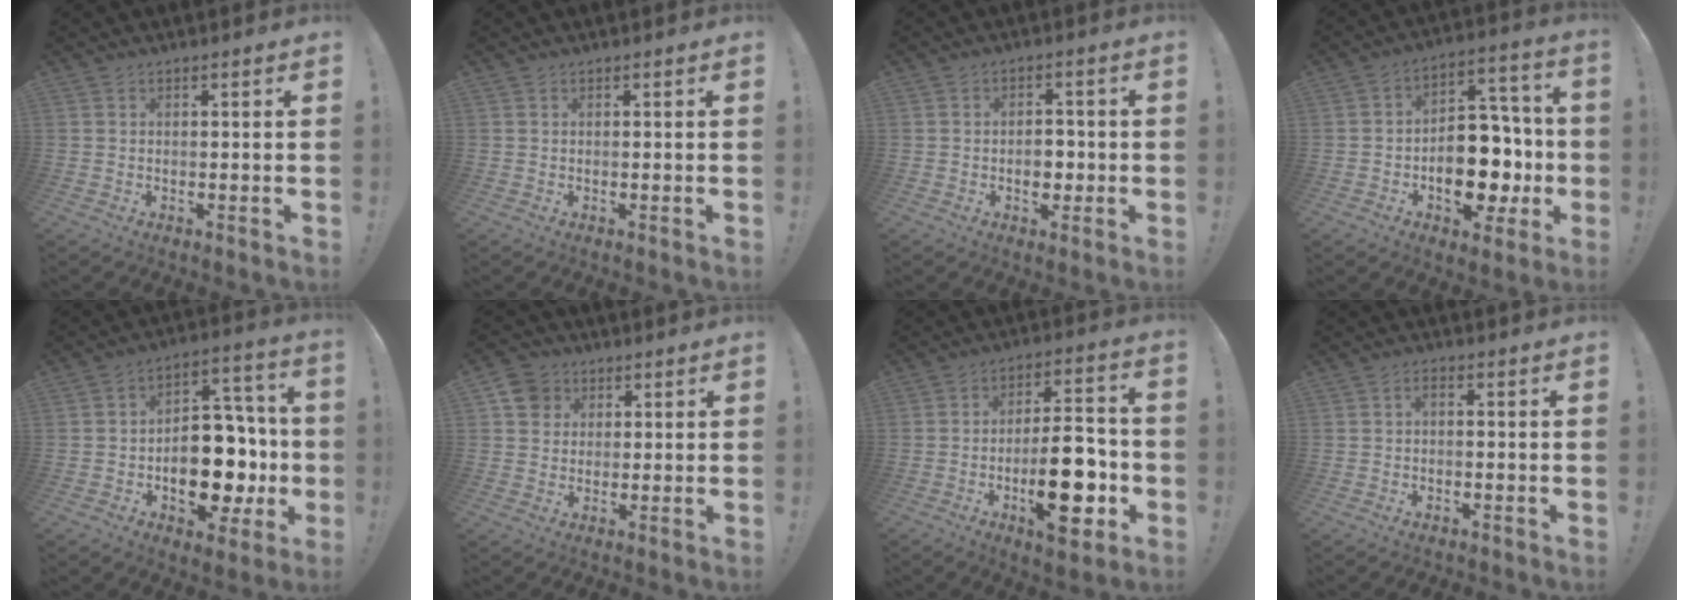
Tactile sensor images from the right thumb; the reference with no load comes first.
{"total": 0.0}
{"total": 5.2, "force": [-1.4, 4.0, 3.0], "torque": [-0.036, 0.008, -0.026]}
{"total": 16.6, "force": [-4.8, 11.3, 11.2], "torque": [-0.139, 0.037, -0.066]}
{"total": 18.6, "force": [-4.9, 12.0, 13.3], "torque": [-0.163, 0.038, -0.065]}
{"total": 6.7, "force": [2.7, 5.9, 1.8], "torque": [-0.024, -0.008, 0.054]}
{"total": 19.5, "force": [-5.7, 8.0, 16.9], "torque": [-0.248, 0.025, -0.083]}
{"total": 1.8, "force": [-0.7, 0.4, 1.6], "torque": [-0.028, 0.006, -0.012]}